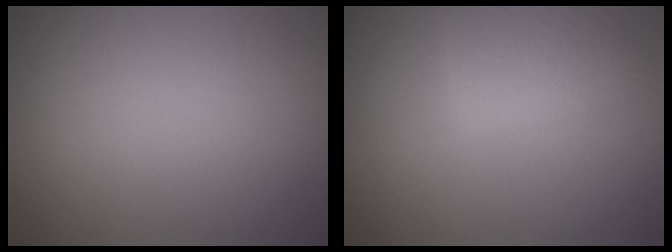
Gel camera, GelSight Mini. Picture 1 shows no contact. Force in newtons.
{"total": 3.1, "press": 3.1, "slide": 0.1}